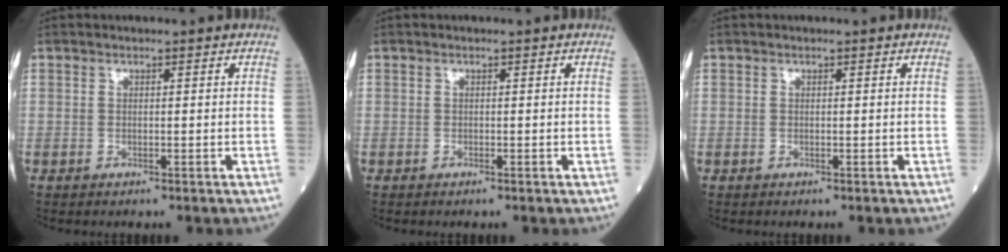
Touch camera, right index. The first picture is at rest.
{"total": 0.0}
{"total": 0.0}